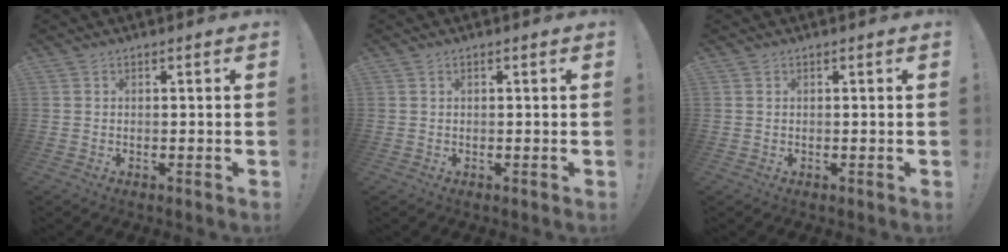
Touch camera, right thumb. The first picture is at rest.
{"total": 0.0}
{"total": 0.0}